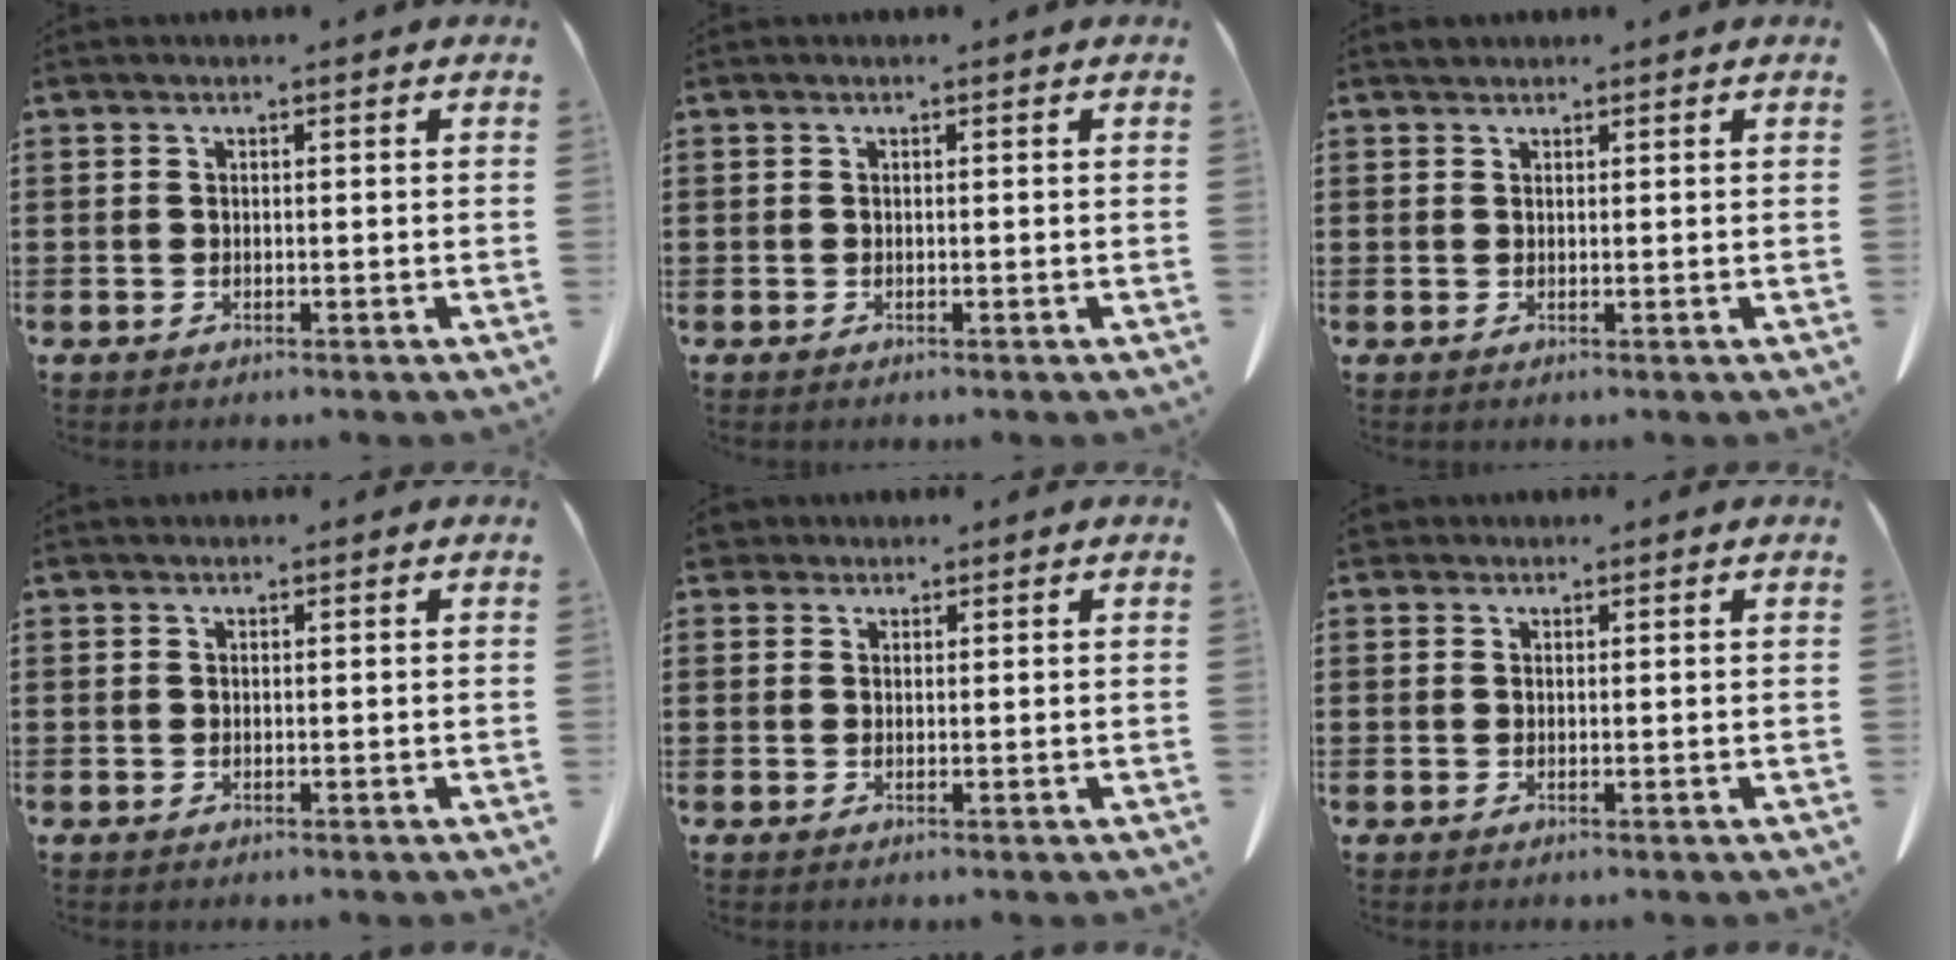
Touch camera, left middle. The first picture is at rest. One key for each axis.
{"total": 0.0}
{"total": 0.8, "fx": 0.8, "fy": 0.3, "fz": 0.1, "tx": 0.003, "ty": -0.003, "tz": 0.014}
{"total": 0.0}
{"total": 2.0, "fx": 1.6, "fy": 1.1, "fz": 0.4, "tx": -0.016, "ty": 0.007, "tz": 0.033}
{"total": 0.9, "fx": 0.7, "fy": 0.6, "fz": 0.2, "tx": -0.009, "ty": 0.004, "tz": 0.014}